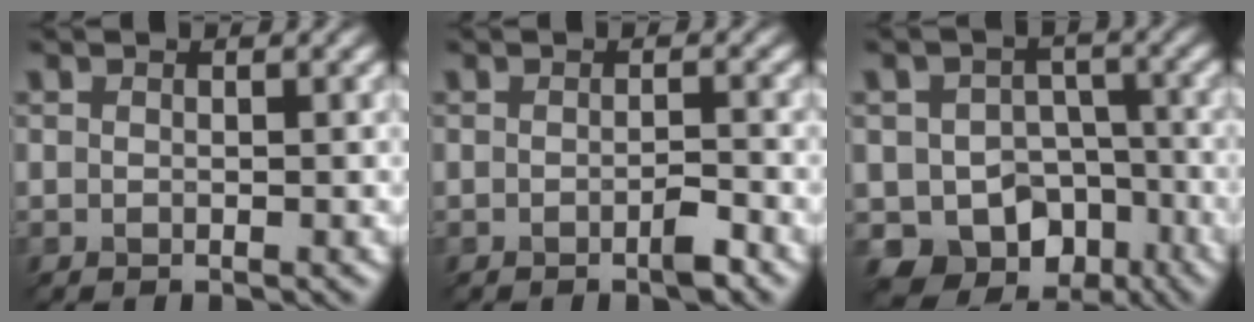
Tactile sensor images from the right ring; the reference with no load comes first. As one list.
[{"total": 1.6, "force": [-1.4, -0.4, 0.5], "torque": [-0.021, 0.002, -0.013]}, {"total": 8.0, "force": [-4.6, 6.2, 2.1], "torque": [-0.024, -0.013, -0.053]}]